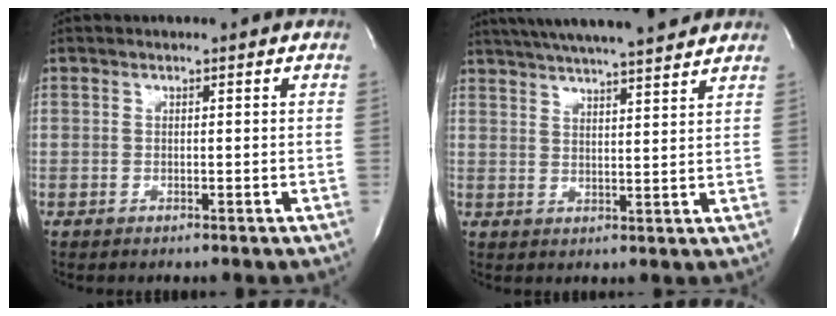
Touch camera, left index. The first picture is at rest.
{"total": 17.8, "force": [15.6, 1.4, 8.4], "torque": [-0.147, 0.026, 0.220]}